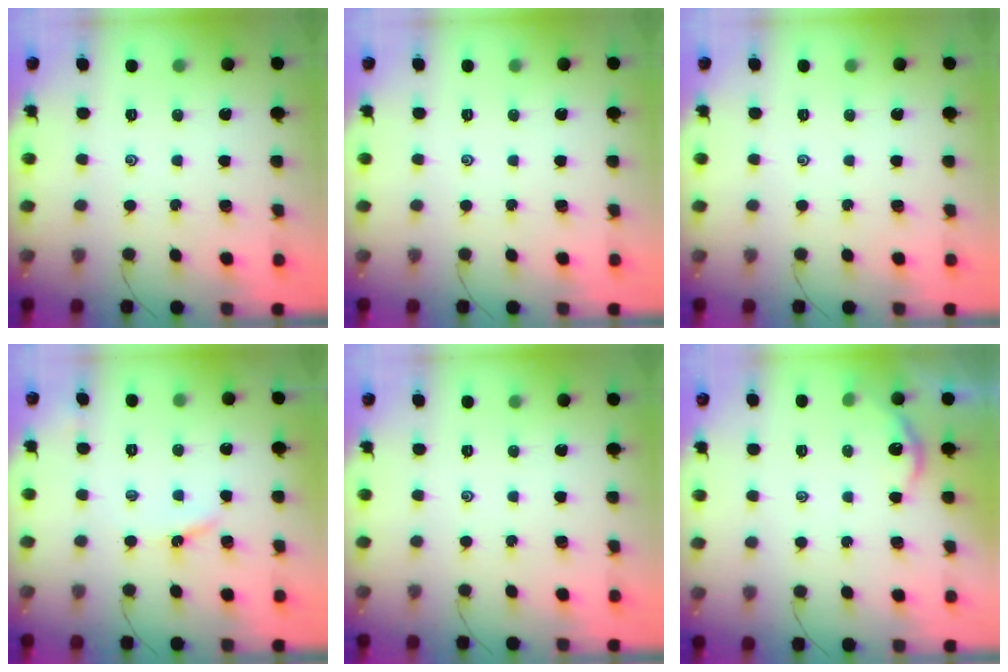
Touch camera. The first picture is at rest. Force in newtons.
{"total": 0.0}
{"total": 0.0}
{"total": 4.0, "press": 4.0, "slide": 0.1}
{"total": 0.0}
{"total": 3.8, "press": 3.8, "slide": 0.3}